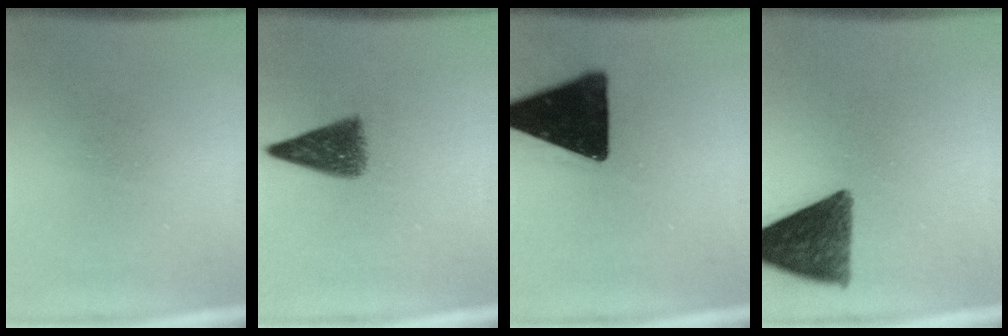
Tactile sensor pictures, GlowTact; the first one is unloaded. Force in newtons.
{"total": 6.2}
{"total": 18.3}
{"total": 11.2}